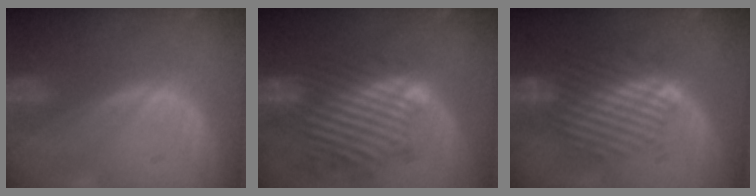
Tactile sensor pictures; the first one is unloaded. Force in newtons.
{"total": 11.9, "press": 10.7, "slide": 5.3}
{"total": 9.2, "press": 8.3, "slide": 3.9}